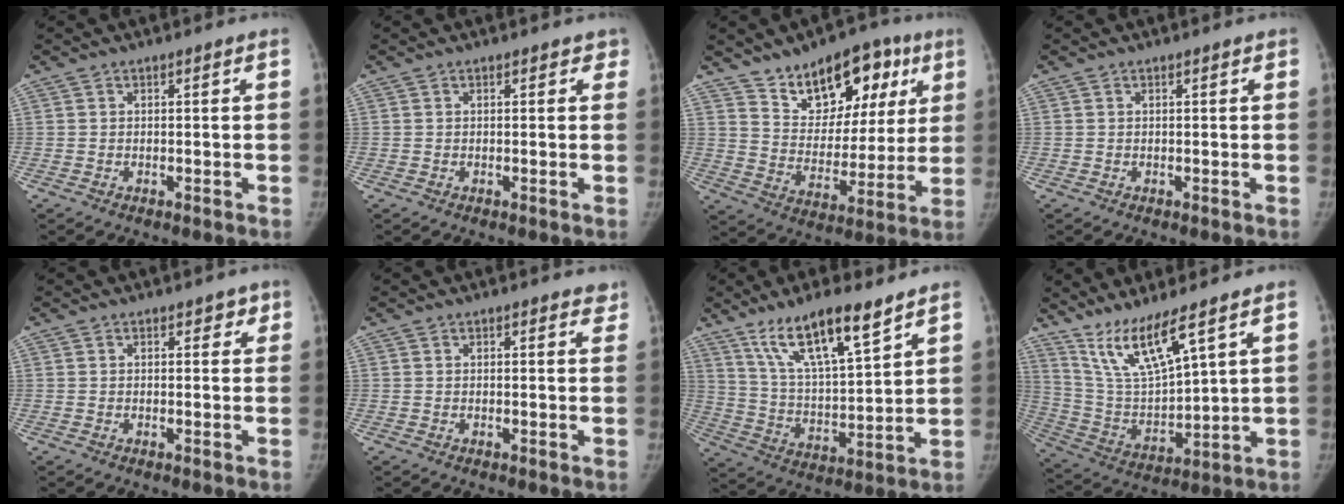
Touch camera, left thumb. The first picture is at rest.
{"total": 1.3, "force": [0.8, 0.9, 0.6], "torque": [0.015, 0.000, 0.001]}
{"total": 17.8, "force": [10.0, 10.6, 10.2], "torque": [-0.089, -0.038, 0.161]}
{"total": 0.0}
{"total": 2.0, "force": [1.2, 1.2, 1.0], "torque": [0.010, -0.003, 0.010]}
{"total": 2.3, "force": [1.9, 1.1, 0.6], "torque": [0.022, -0.005, 0.011]}
{"total": 15.8, "force": [10.6, 3.9, 11.1], "torque": [-0.180, -0.052, 0.203]}
{"total": 12.9, "force": [9.0, 2.0, 9.0], "torque": [-0.165, -0.056, 0.196]}